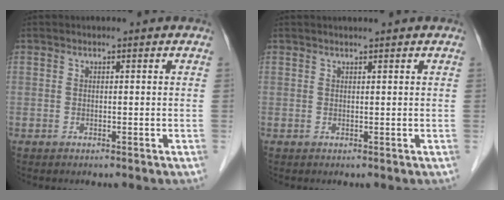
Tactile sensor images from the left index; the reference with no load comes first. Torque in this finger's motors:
{"motor_torque": [0.12, -0.34, 0.06, 0.01]}